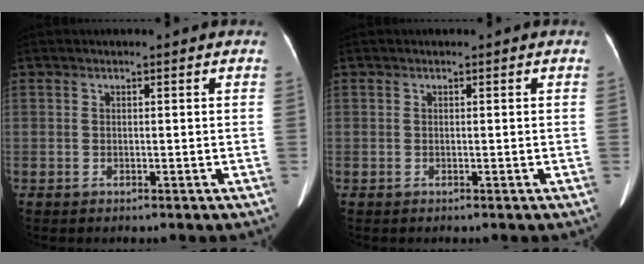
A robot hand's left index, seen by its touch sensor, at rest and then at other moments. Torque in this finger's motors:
{"motor_torque": [0.00, 0.00, 0.00, 0.00]}